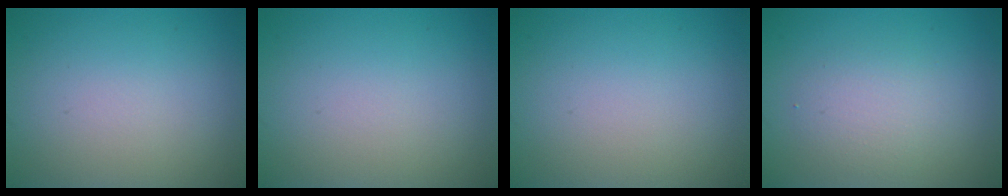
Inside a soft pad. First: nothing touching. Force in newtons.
{"total": 0.0}
{"total": 0.0}
{"total": 2.4, "press": 2.4, "slide": 0.2}